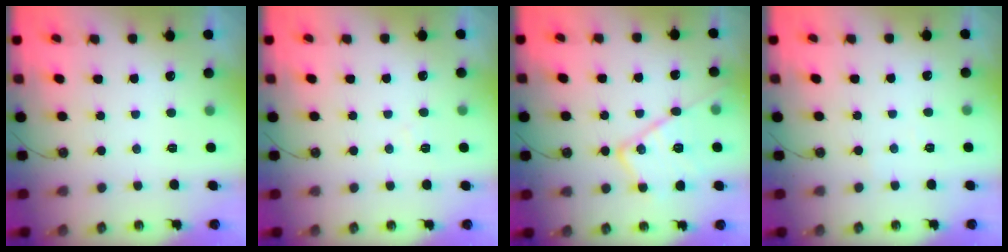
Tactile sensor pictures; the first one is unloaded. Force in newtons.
{"total": 5.8, "press": 5.7, "slide": 0.9}
{"total": 16.9, "press": 16.9, "slide": 1.4}
{"total": 3.6, "press": 3.6, "slide": 0.5}